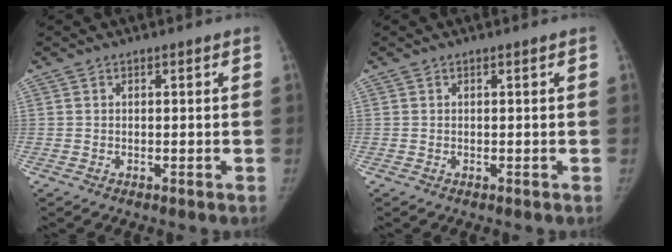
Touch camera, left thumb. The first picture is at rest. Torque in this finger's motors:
{"motor_torque": [0.00, 0.00, 0.17, -0.15, 0.00]}